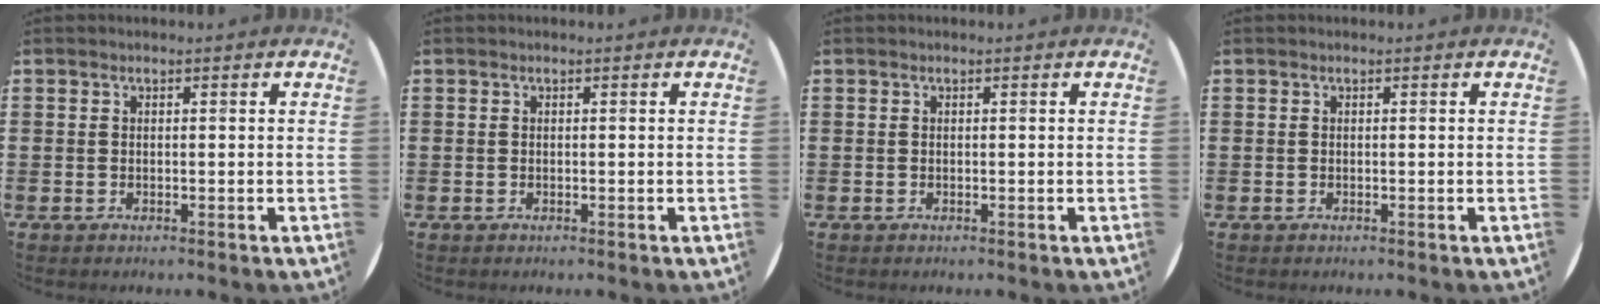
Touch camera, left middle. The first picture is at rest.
{"total": 0.0}
{"total": 0.0}
{"total": 0.0}